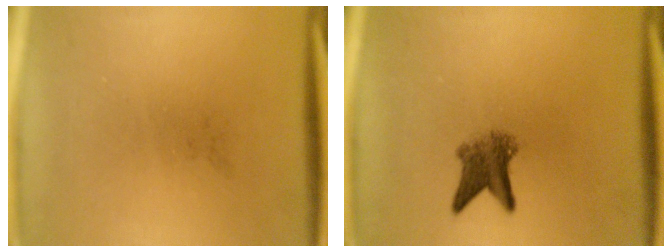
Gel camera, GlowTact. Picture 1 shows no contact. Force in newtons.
{"total": 4.3}